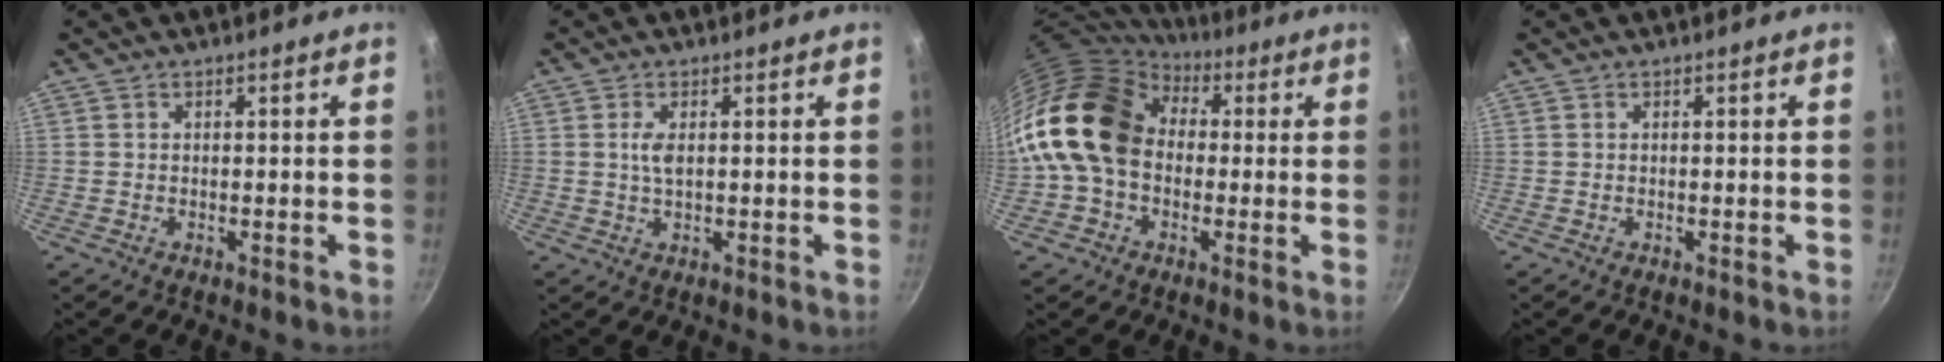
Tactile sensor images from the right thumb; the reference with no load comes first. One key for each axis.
{"total": 2.8, "fx": 0.6, "fy": 1.2, "fz": 2.4, "tx": -0.047, "ty": -0.001, "tz": 0.012}
{"total": 18.5, "fx": 1.6, "fy": 14.0, "fz": 11.9, "tx": -0.207, "ty": 0.037, "tz": 0.015}
{"total": 0.0}